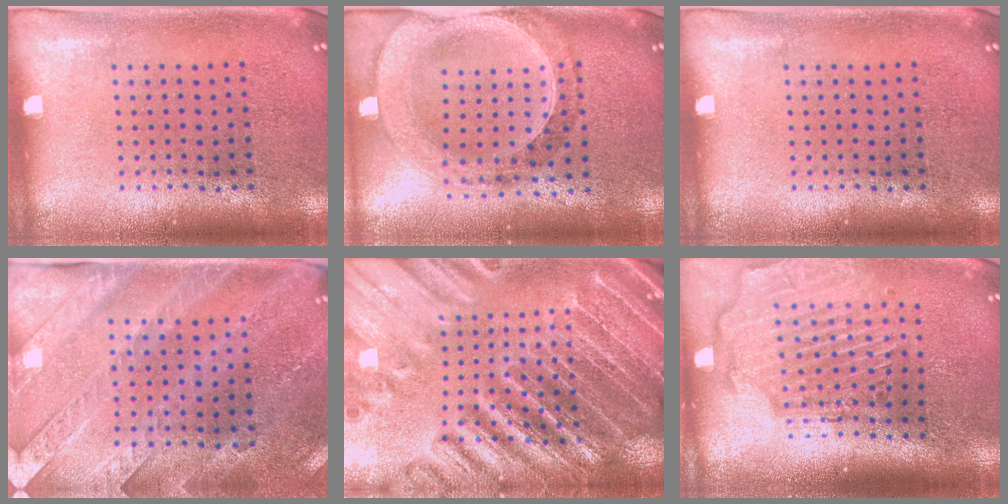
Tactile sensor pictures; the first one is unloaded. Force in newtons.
{"total": 1.5, "press": 1.4, "slide": 0.4}
{"total": 0.0}
{"total": 2.9, "press": 2.7, "slide": 1.3}
{"total": 4.5, "press": 4.1, "slide": 1.8}
{"total": 2.7, "press": 2.2, "slide": 1.5}